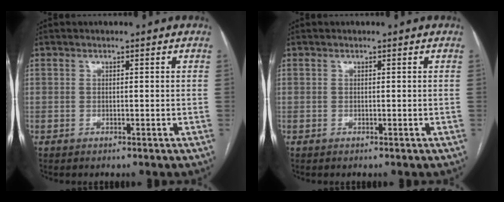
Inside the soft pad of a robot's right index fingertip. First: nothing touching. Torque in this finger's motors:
{"motor_torque": [0.00, 0.00, 0.00, 0.00]}